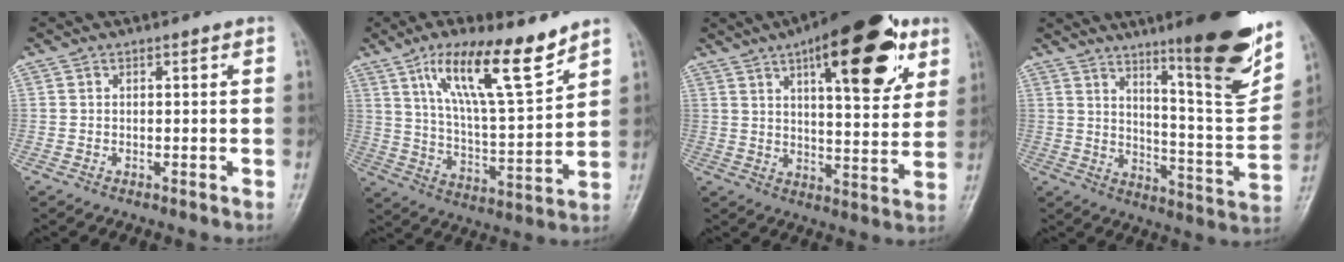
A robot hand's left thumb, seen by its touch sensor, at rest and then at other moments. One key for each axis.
{"total": 15.6, "fx": 9.9, "fy": 3.5, "fz": 11.5, "tx": -0.184, "ty": -0.054, "tz": 0.185}
{"total": 21.2, "fx": 10.4, "fy": 7.7, "fz": 16.8, "tx": -0.210, "ty": -0.026, "tz": 0.148}
{"total": 19.5, "fx": 12.0, "fy": 3.0, "fz": 15.0, "tx": -0.177, "ty": -0.073, "tz": 0.184}